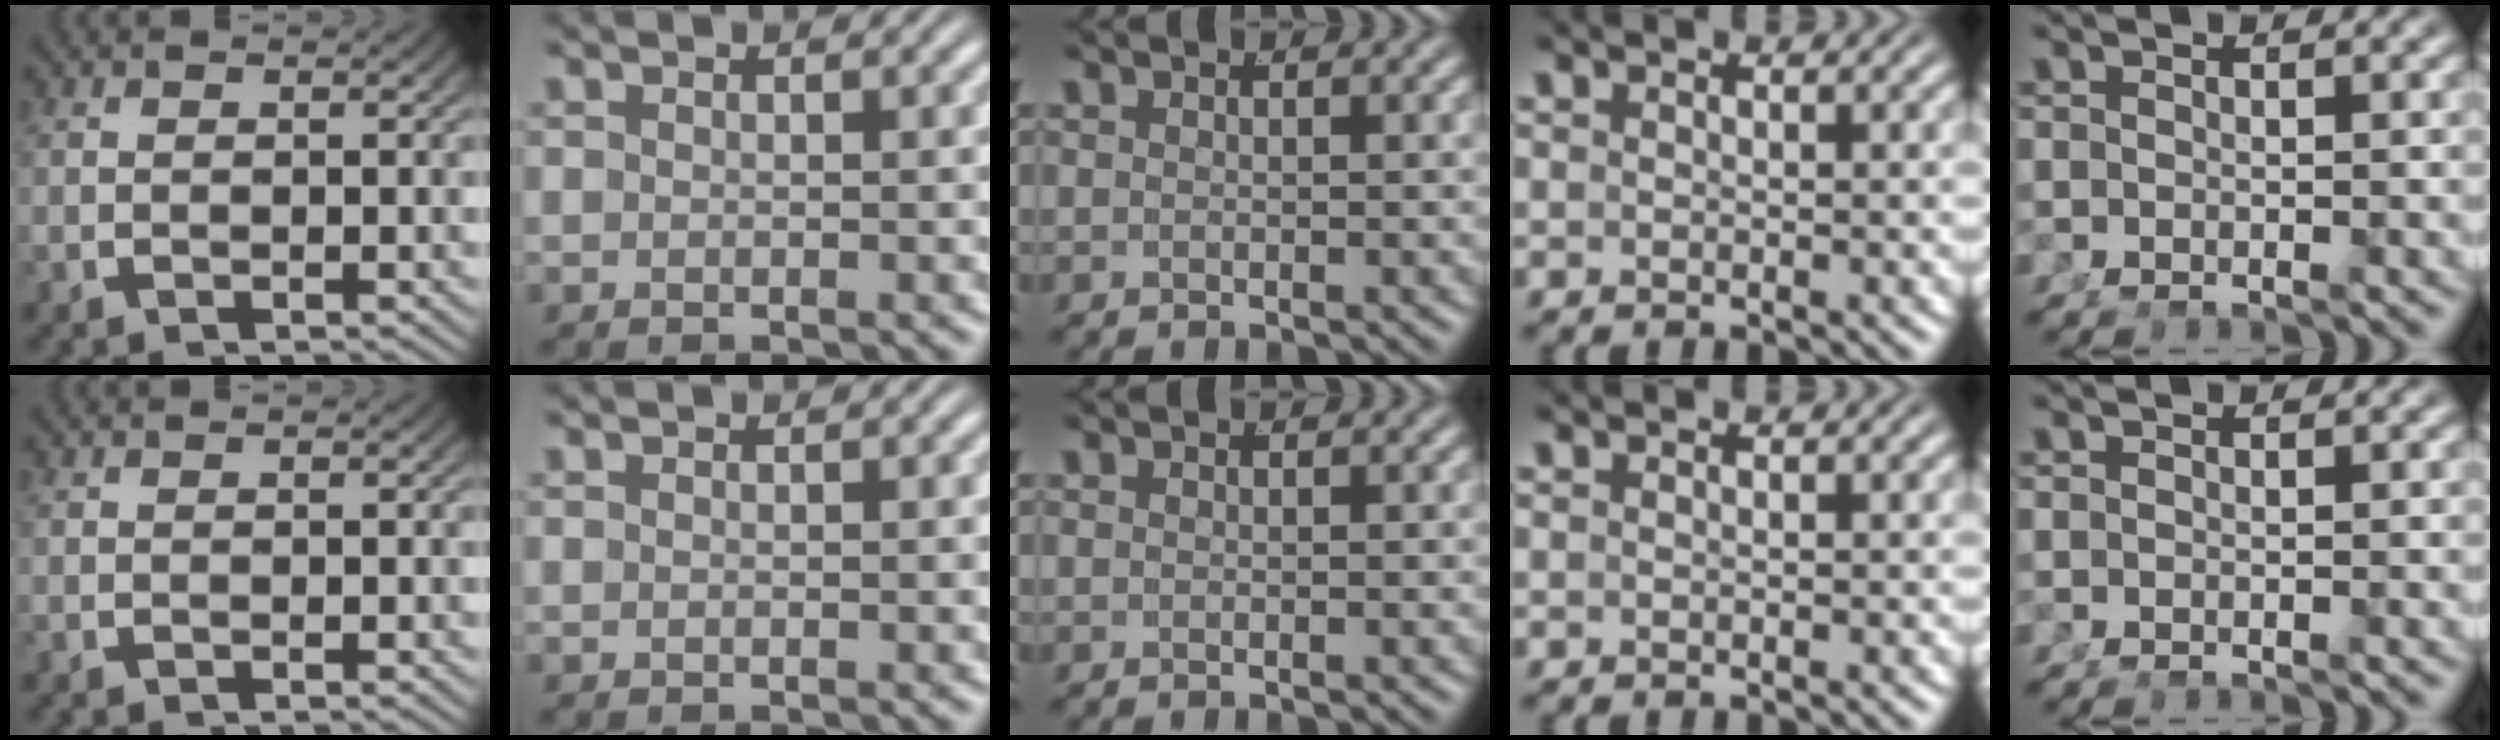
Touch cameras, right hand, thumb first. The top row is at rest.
{}